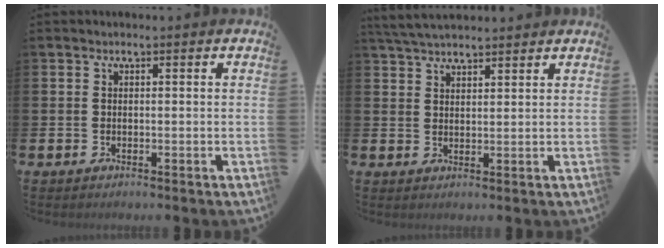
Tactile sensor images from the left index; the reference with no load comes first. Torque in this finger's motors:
{"motor_torque": [1.05, -1.09, 0.29, 0.14]}